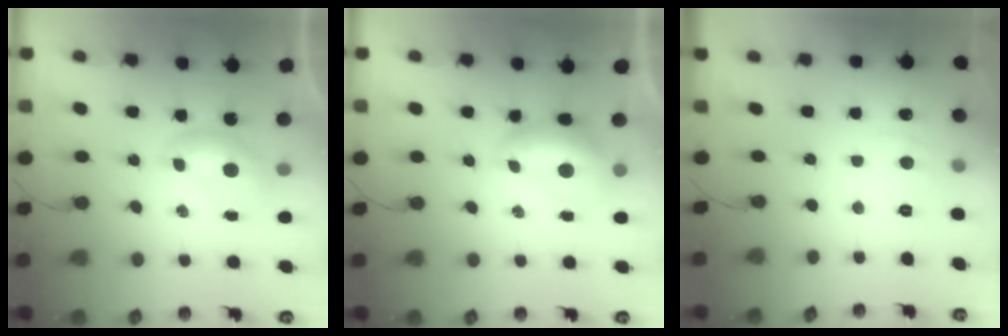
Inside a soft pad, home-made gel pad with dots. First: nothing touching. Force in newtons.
{"total": 2.8, "press": 2.7, "slide": 0.7}
{"total": 0.8, "press": 0.3, "slide": 0.8}